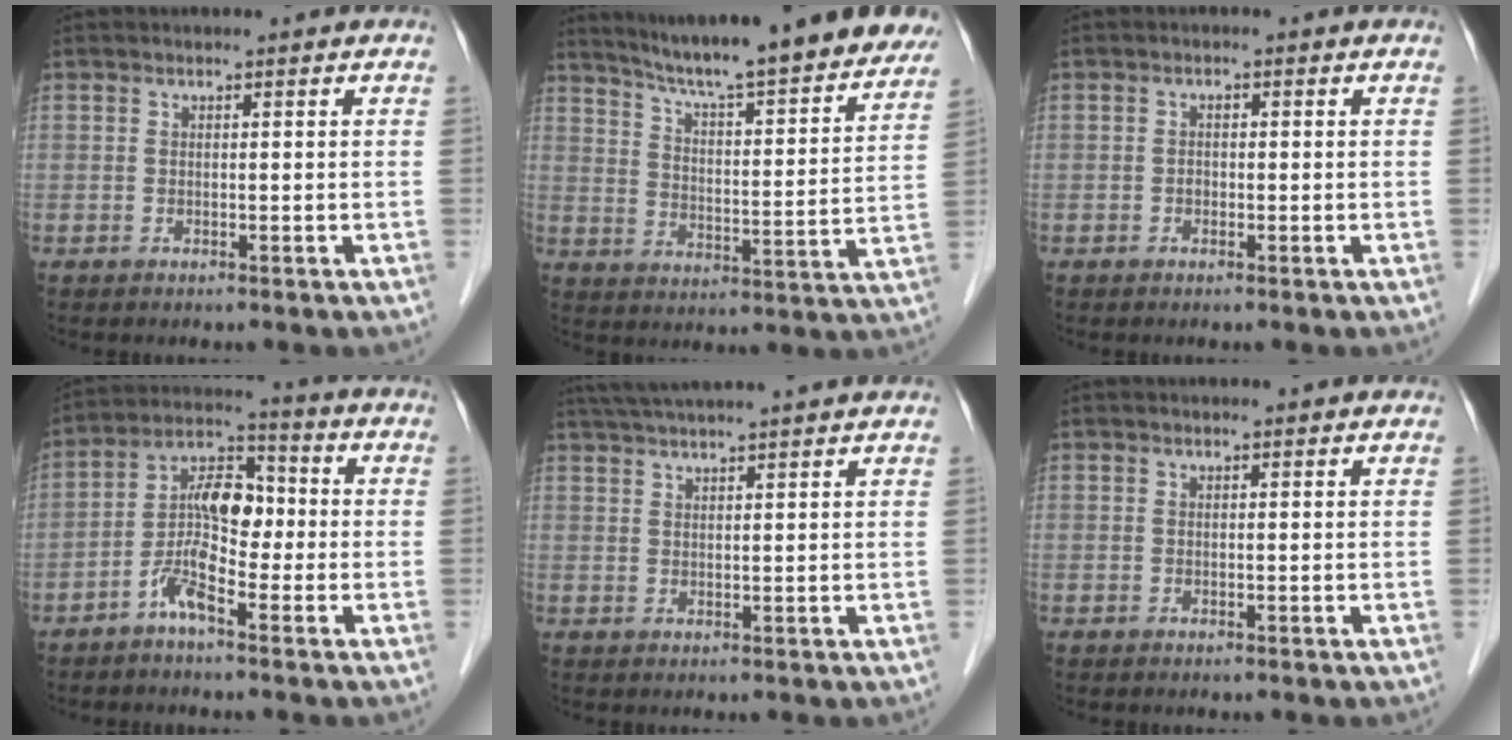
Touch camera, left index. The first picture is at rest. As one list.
[{"total": 23.8, "force": [21.1, 2.2, 10.8], "torque": [-0.163, -0.029, 0.280]}, {"total": 1.0, "force": [-0.4, 0.8, 0.6], "torque": [-0.009, 0.001, -0.008]}, {"total": 8.4, "force": [-2.9, 3.2, 7.2], "torque": [-0.149, 0.021, -0.058]}, {"total": 12.9, "force": [11.4, -0.4, 5.9], "torque": [-0.106, 0.042, 0.160]}, {"total": 1.4, "force": [1.3, 0.3, 0.4], "torque": [-0.015, 0.008, 0.011]}]